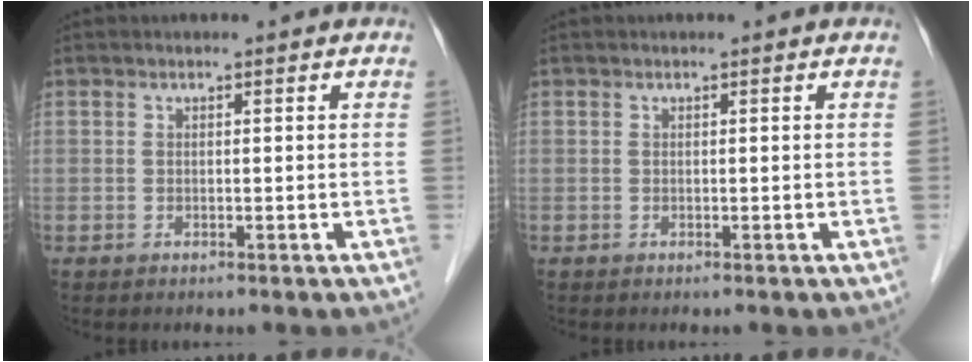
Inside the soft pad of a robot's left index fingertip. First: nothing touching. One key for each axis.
{"total": 0.0}